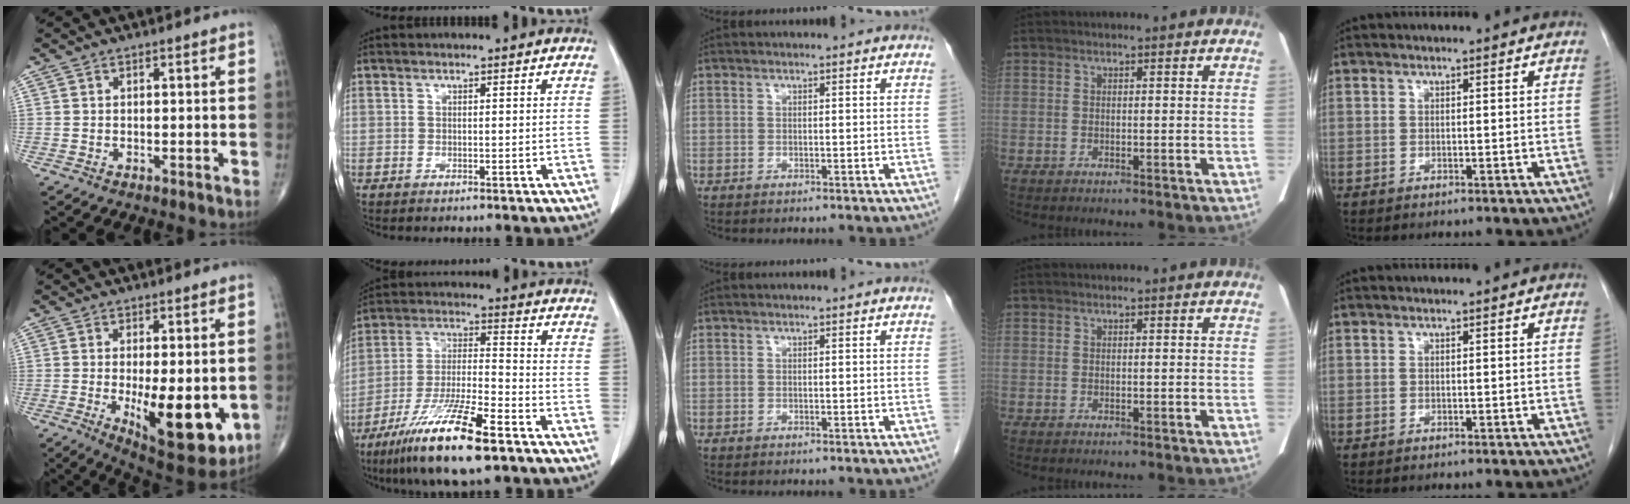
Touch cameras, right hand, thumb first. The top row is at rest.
{"thumb": {"total": 15.6, "force": [-3.1, 5.8, 14.1], "torque": [-0.189, -0.030, -0.028]}, "index": {"total": 16.1, "force": [-10.2, 2.0, 12.4], "torque": [-0.249, -0.039, -0.187]}}